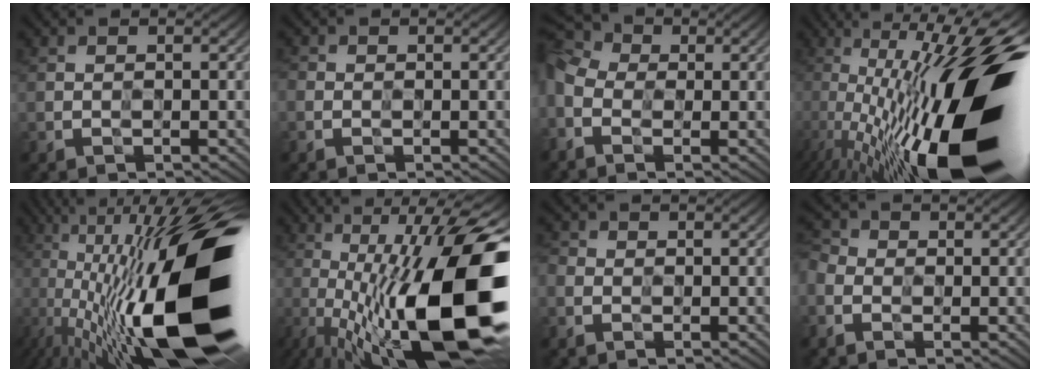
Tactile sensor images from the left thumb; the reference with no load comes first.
{"total": 1.6, "force": [-0.4, 1.3, 0.9], "torque": [-0.016, -0.006, -0.008]}
{"total": 8.5, "force": [-1.4, 6.3, 5.4], "torque": [-0.147, 0.005, -0.033]}
{"total": 20.1, "force": [-5.0, 4.9, 18.9], "torque": [-0.299, 0.018, -0.096]}
{"total": 21.3, "force": [-3.5, 6.1, 20.1], "torque": [-0.339, 0.017, -0.069]}
{"total": 17.6, "force": [-4.0, 5.1, 16.3], "torque": [-0.258, 0.018, -0.071]}
{"total": 2.7, "force": [-0.7, 2.1, 1.5], "torque": [-0.022, -0.004, -0.016]}
{"total": 4.5, "force": [-1.4, 3.4, 2.6], "torque": [-0.044, 0.001, -0.034]}